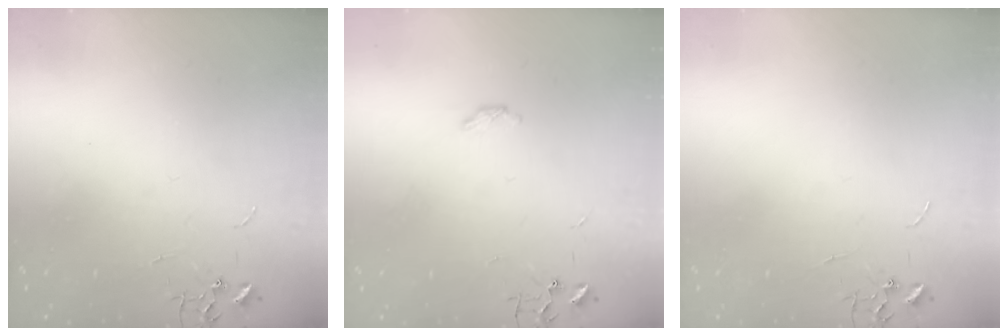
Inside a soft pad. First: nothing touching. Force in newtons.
{"total": 2.8, "press": 2.8, "slide": 0.5}
{"total": 0.0}